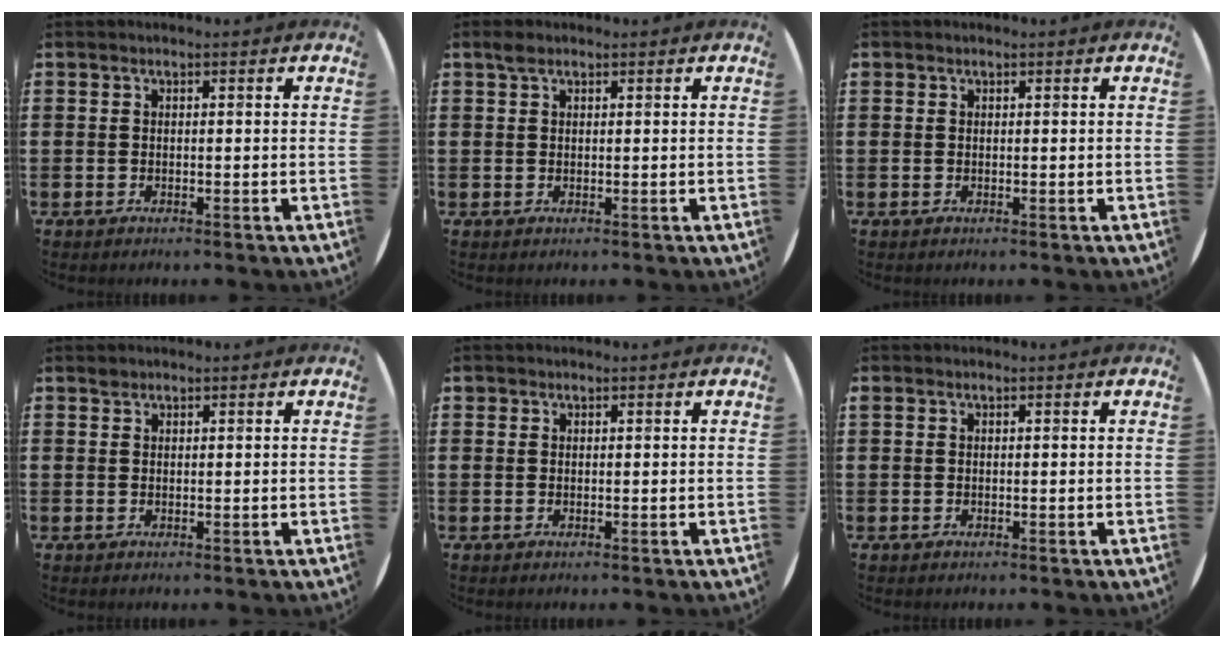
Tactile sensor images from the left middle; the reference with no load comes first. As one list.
[{"total": 1.2, "force": [0.9, 0.6, 0.5], "torque": [-0.005, 0.001, 0.015]}, {"total": 0.0}, {"total": 0.7, "force": [0.6, 0.3, 0.0], "torque": [0.007, -0.001, 0.010]}, {"total": 0.5, "force": [0.4, 0.3, -0.1], "torque": [0.001, 0.004, 0.008]}, {"total": 0.0}]